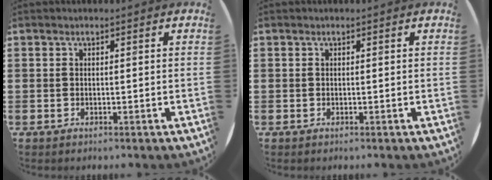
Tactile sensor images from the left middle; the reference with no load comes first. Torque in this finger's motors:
{"motor_torque": [0.01, 0.00, 0.00, 0.00]}